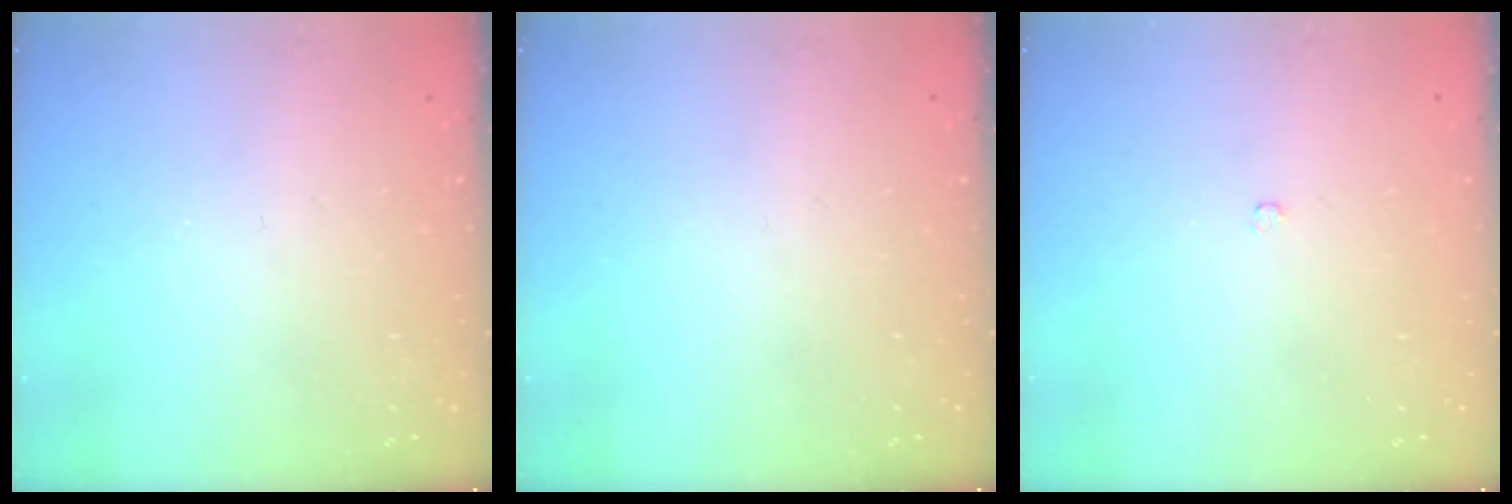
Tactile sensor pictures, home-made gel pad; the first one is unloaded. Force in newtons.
{"total": 0.0}
{"total": 2.1, "press": 2.1, "slide": 0.4}